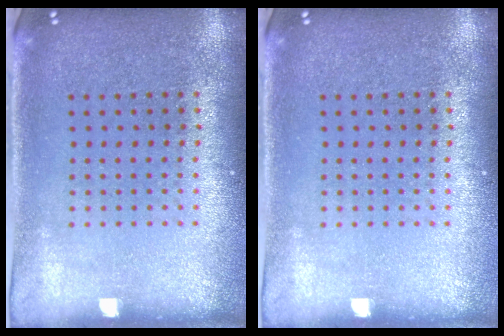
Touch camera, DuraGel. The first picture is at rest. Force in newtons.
{"total": 0.0}